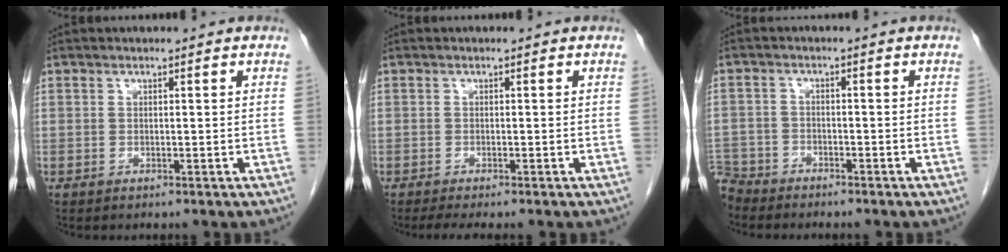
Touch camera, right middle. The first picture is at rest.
{"total": 3.0, "force": [-2.4, 0.1, 1.8], "torque": [-0.029, -0.009, -0.035]}
{"total": 6.1, "force": [-5.5, 2.6, 0.0], "torque": [-0.007, -0.008, -0.107]}